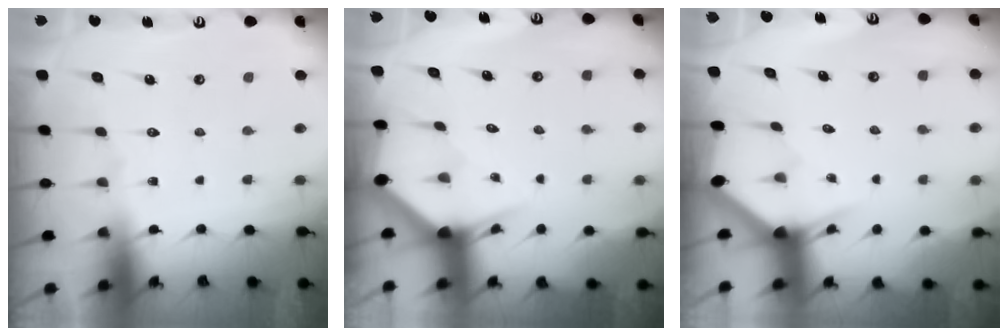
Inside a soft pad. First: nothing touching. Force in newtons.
{"total": 2.6, "press": 2.6, "slide": 0.1}
{"total": 3.0, "press": 3.0, "slide": 0.0}